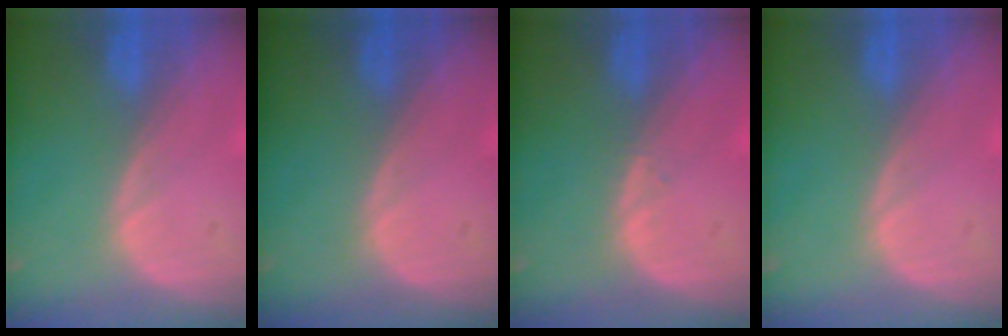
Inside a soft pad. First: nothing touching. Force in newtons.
{"total": 0.0}
{"total": 0.6, "press": 0.5, "slide": 0.4}
{"total": 0.0}